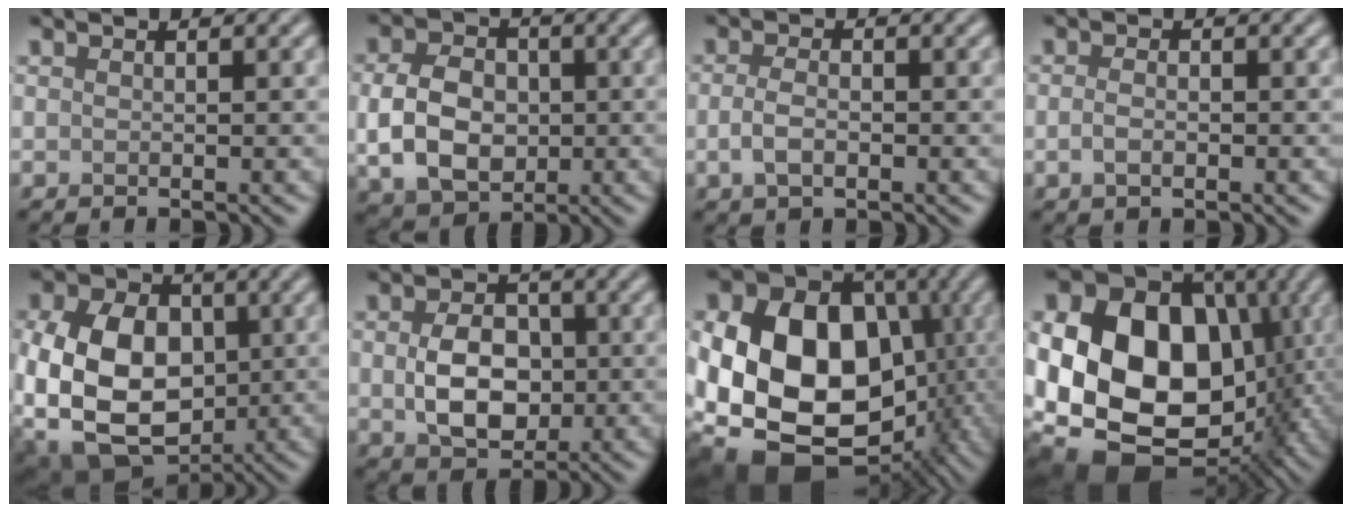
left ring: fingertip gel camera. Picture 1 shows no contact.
{"total": 6.7, "force": [-0.4, 5.0, 4.4], "torque": [-0.090, 0.001, -0.016]}
{"total": 2.4, "force": [-0.5, 1.3, 2.0], "torque": [-0.042, -0.002, -0.013]}
{"total": 1.6, "force": [-0.4, 0.8, 1.3], "torque": [-0.027, -0.001, -0.010]}
{"total": 13.8, "force": [-1.3, 10.4, 8.9], "torque": [-0.166, -0.007, -0.029]}
{"total": 5.8, "force": [-0.1, 4.1, 4.1], "torque": [-0.078, -0.006, 0.000]}
{"total": 18.8, "force": [-3.0, 14.4, 11.6], "torque": [-0.203, -0.010, -0.052]}
{"total": 21.6, "force": [-1.2, 16.9, 13.4], "torque": [-0.250, -0.010, -0.042]}